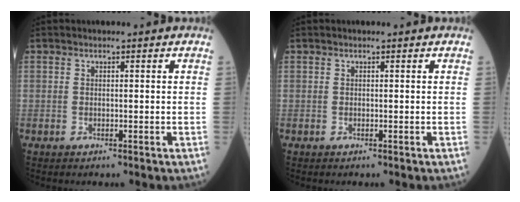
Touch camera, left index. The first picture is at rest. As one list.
[{"total": 0.0}]